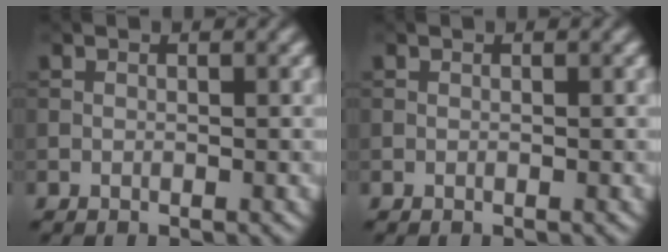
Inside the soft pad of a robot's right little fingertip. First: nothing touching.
{"total": 0.0}